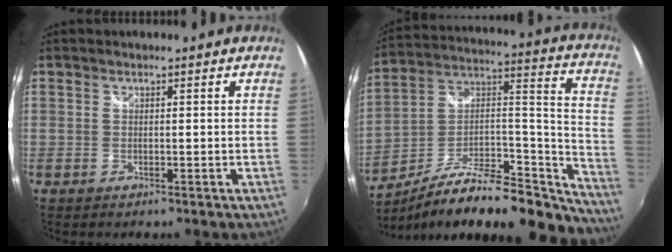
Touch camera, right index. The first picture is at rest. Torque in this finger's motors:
{"motor_torque": [0.32, -0.30, 0.38, 0.12]}